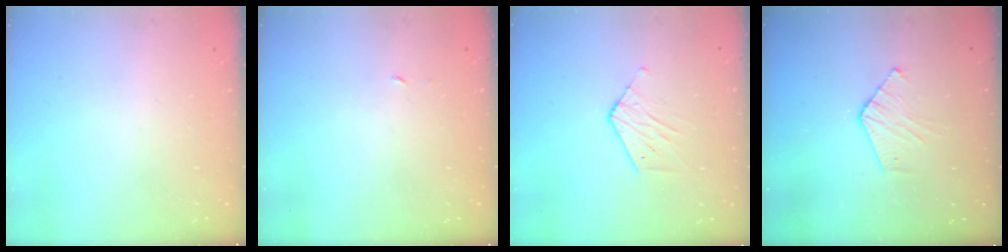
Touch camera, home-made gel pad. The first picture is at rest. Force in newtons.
{"total": 1.8, "press": 1.8, "slide": 0.1}
{"total": 5.5, "press": 5.5, "slide": 0.4}
{"total": 4.6, "press": 4.6, "slide": 0.4}